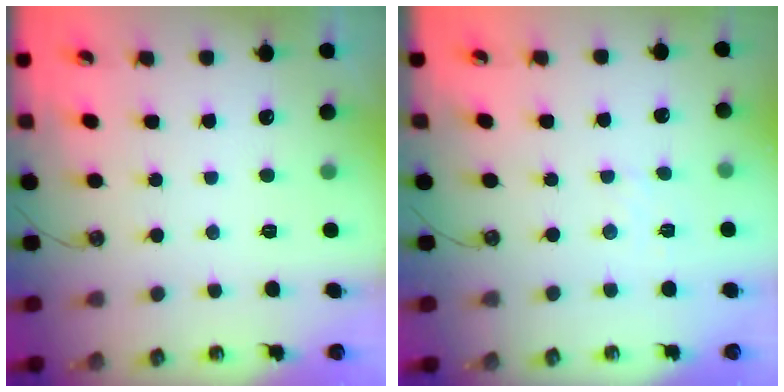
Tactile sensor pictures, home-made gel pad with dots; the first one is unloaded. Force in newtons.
{"total": 3.0, "press": 3.0, "slide": 0.5}